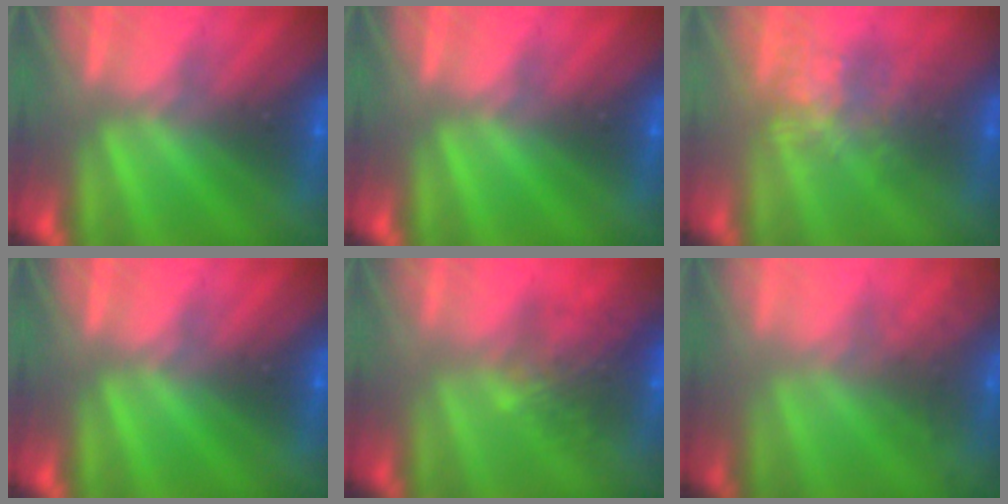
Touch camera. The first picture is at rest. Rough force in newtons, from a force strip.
{"total": 0.0}
{"total": 3.7}
{"total": 0.0}
{"total": 7.9}
{"total": 7.6}